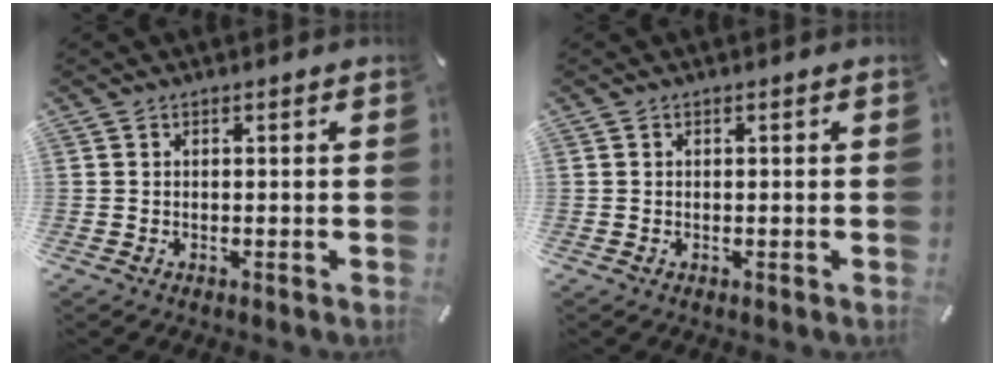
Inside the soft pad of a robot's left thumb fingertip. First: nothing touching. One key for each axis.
{"total": 0.0}